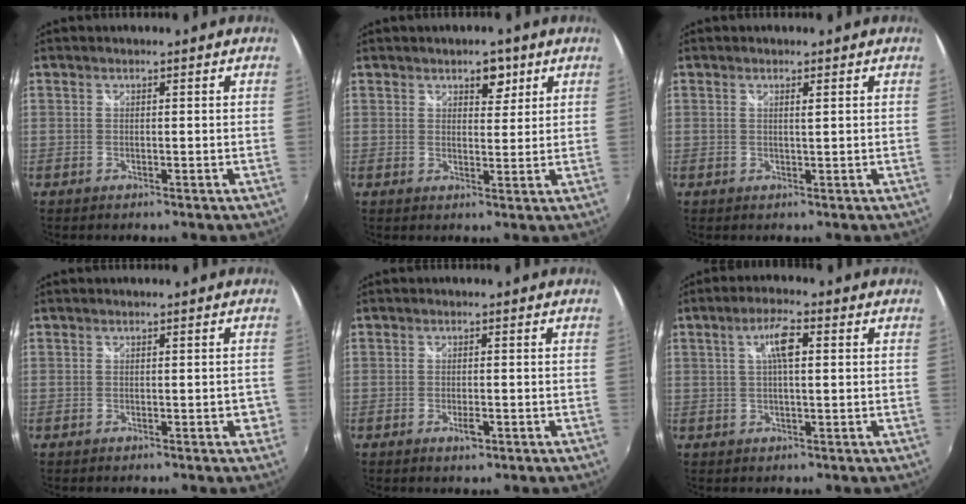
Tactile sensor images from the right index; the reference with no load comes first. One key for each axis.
{"total": 3.7, "fx": 2.2, "fy": 2.2, "fz": 2.1, "tx": -0.022, "ty": 0.004, "tz": 0.033}
{"total": 1.0, "fx": 0.4, "fy": -0.2, "fz": 0.9, "tx": -0.014, "ty": -0.001, "tz": 0.006}
{"total": 2.4, "fx": -1.0, "fy": 1.0, "fz": 1.9, "tx": -0.022, "ty": 0.001, "tz": -0.010}
{"total": 2.3, "fx": -1.0, "fy": 0.9, "fz": 1.8, "tx": -0.033, "ty": -0.004, "tz": -0.018}
{"total": 5.1, "fx": 1.2, "fy": 1.1, "fz": 4.8, "tx": -0.088, "ty": 0.008, "tz": 0.022}